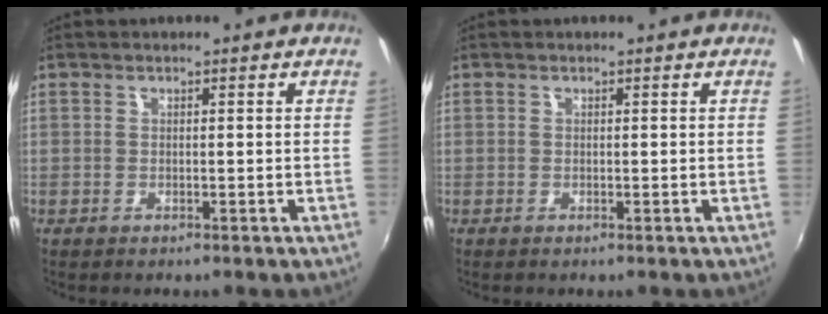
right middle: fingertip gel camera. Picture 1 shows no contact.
{"total": 0.0}